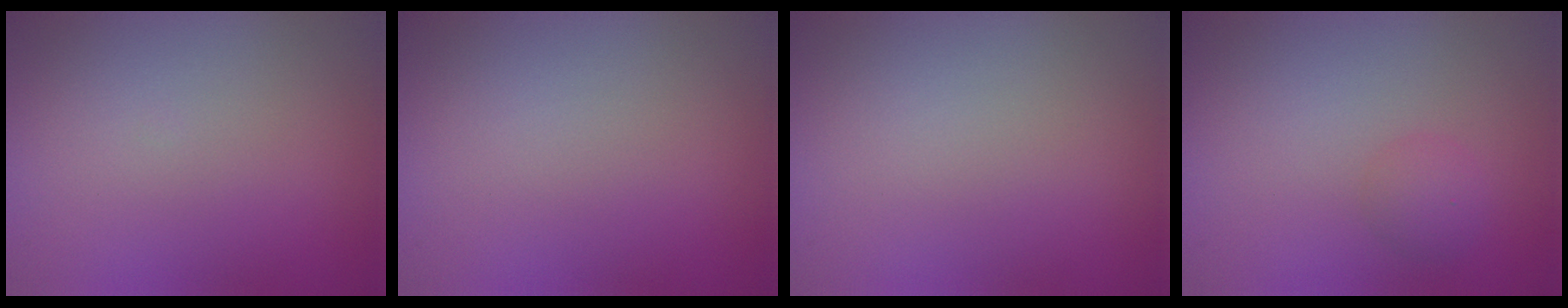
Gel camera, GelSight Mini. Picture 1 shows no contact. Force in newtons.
{"total": 0.0}
{"total": 0.0}
{"total": 1.4, "press": 1.3, "slide": 0.2}